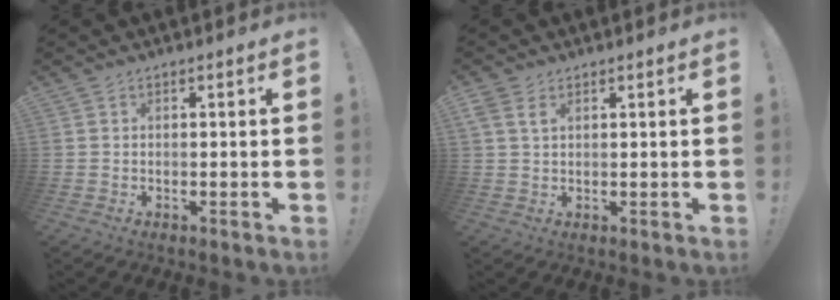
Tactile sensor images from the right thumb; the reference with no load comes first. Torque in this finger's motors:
{"motor_torque": [-0.02, 0.03, 0.25, 0.20, 0.03]}